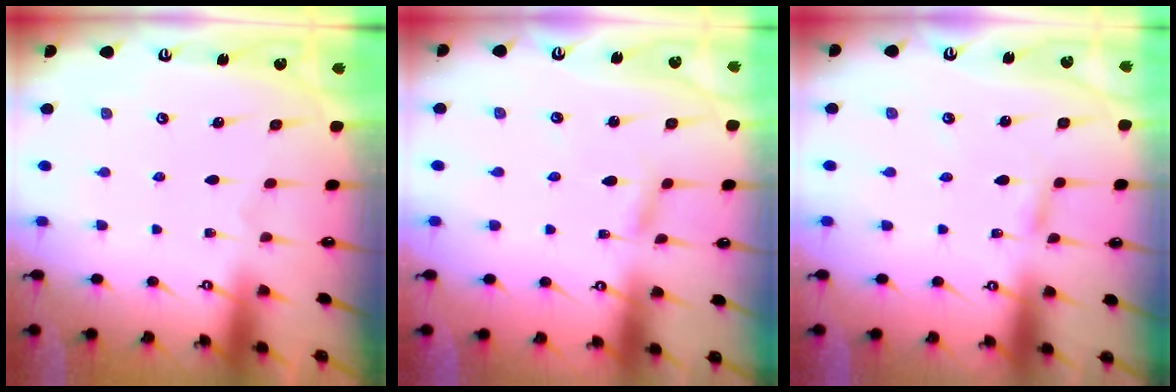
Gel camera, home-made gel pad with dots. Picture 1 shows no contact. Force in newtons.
{"total": 2.5, "press": 2.5, "slide": 0.2}
{"total": 2.3, "press": 2.3, "slide": 0.1}